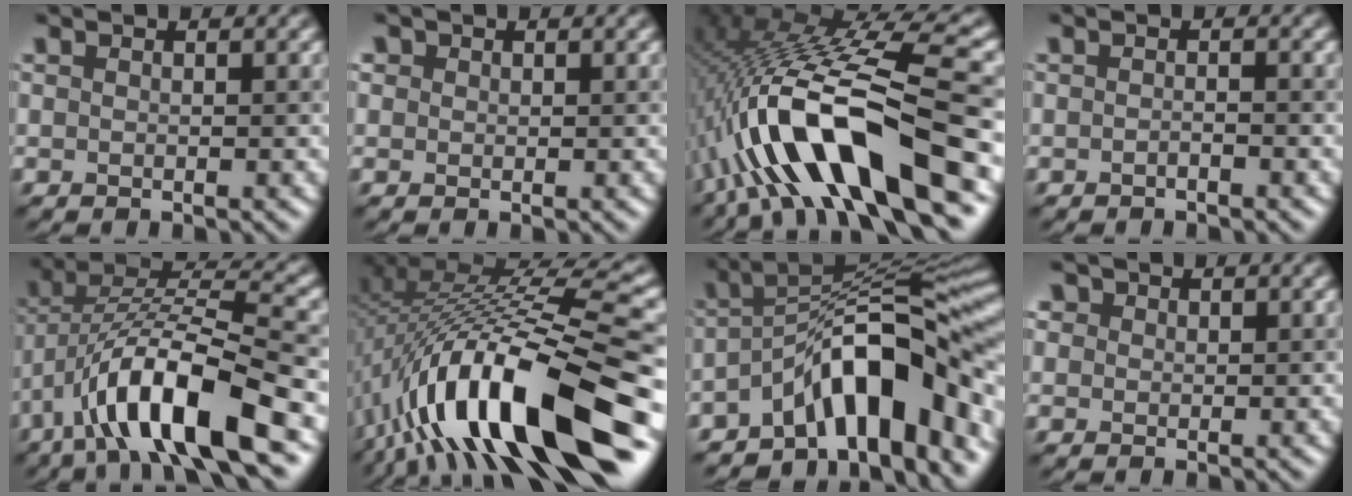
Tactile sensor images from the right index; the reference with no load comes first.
{"total": 1.1, "force": [0.6, 0.9, 0.2], "torque": [0.000, 0.000, 0.000]}
{"total": 13.9, "force": [-4.1, 3.2, 12.9], "torque": [-0.228, 0.022, -0.063]}
{"total": 0.7, "force": [-0.5, 0.1, 0.4], "torque": [-0.009, 0.001, -0.009]}
{"total": 11.5, "force": [-5.5, 3.2, 9.5], "torque": [-0.171, 0.016, -0.102]}
{"total": 17.0, "force": [-5.2, 4.5, 15.6], "torque": [-0.250, 0.025, -0.096]}
{"total": 11.8, "force": [-5.3, 4.8, 9.4], "torque": [-0.122, 0.021, -0.104]}
{"total": 1.8, "force": [1.0, 1.4, 0.4], "torque": [-0.007, 0.009, -0.001]}